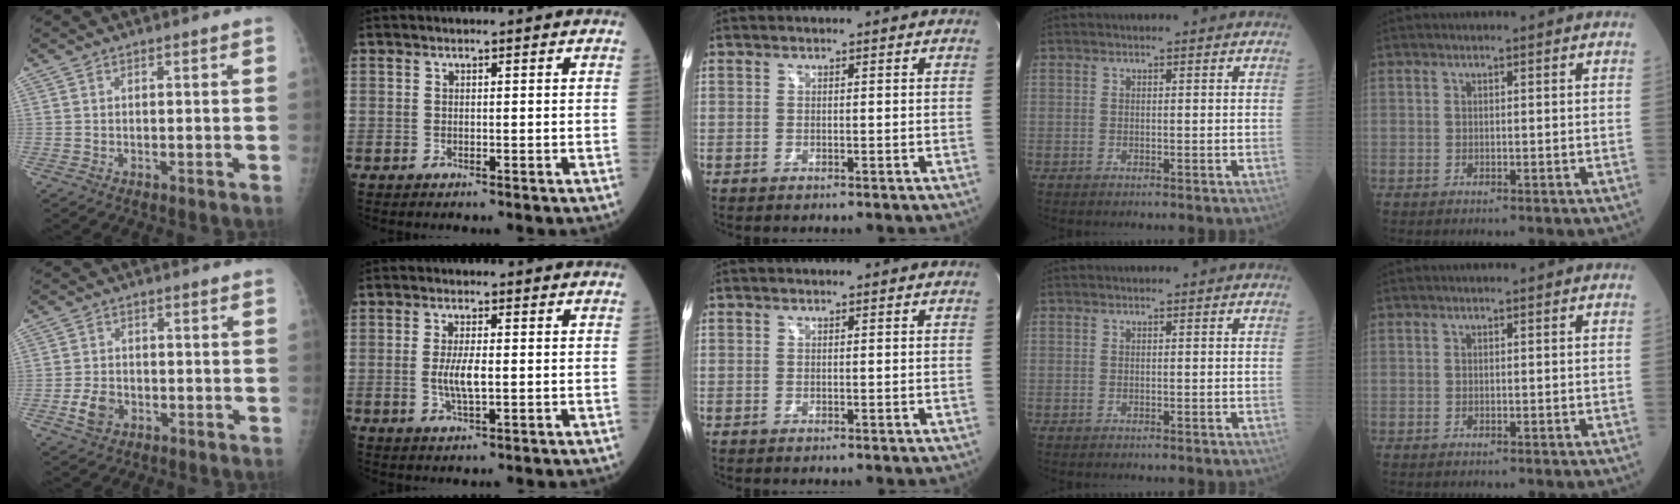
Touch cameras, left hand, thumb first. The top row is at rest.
{"thumb": {"total": 4.4, "force": [-1.6, 3.1, 2.5], "torque": [-0.043, 0.008, -0.029]}, "index": {"total": 4.2, "force": [-0.3, 0.9, 4.1], "torque": [-0.088, -0.006, -0.005]}}